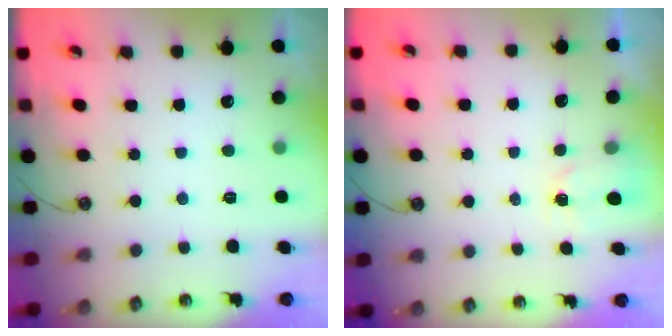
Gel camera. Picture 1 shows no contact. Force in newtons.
{"total": 2.3, "press": 2.3, "slide": 0.2}